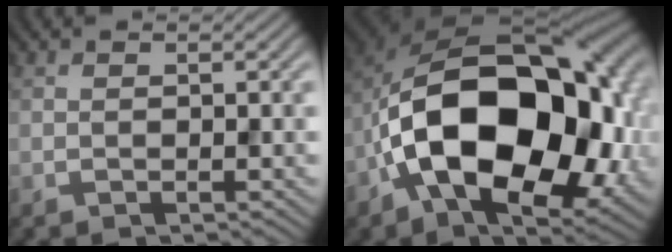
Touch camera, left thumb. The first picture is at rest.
{"total": 19.8, "force": [-3.6, 12.3, 15.1], "torque": [-0.274, -0.022, -0.048]}